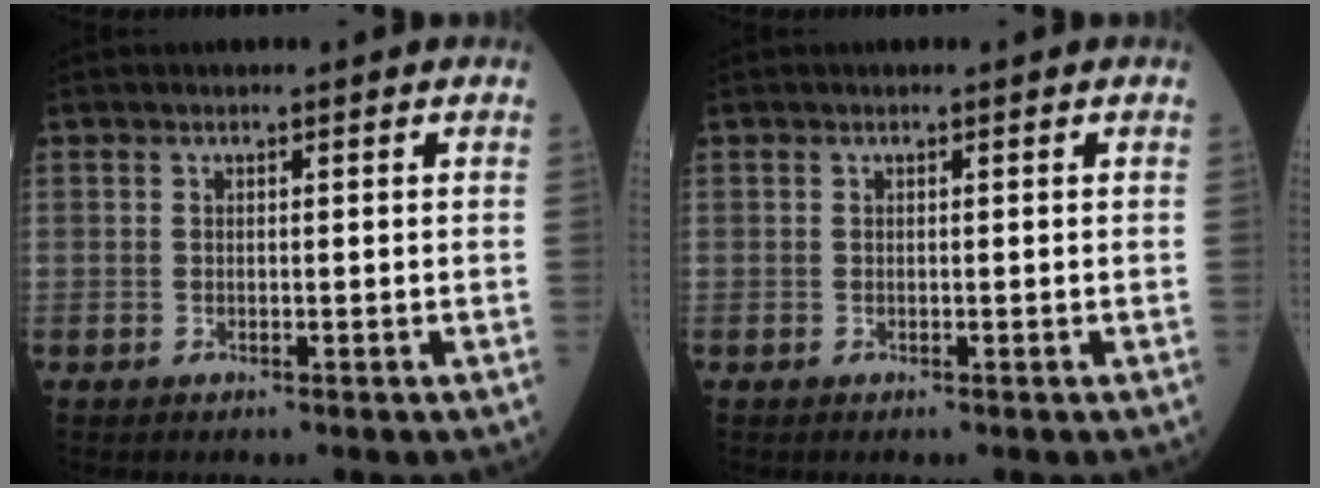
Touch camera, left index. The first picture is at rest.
{"total": 0.0}